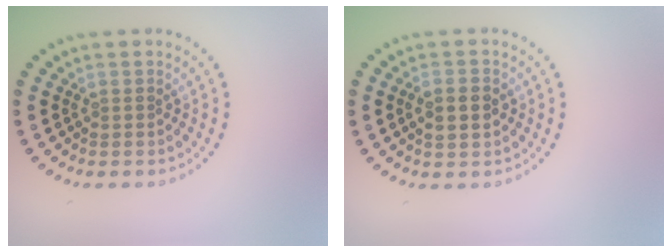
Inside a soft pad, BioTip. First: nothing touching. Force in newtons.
{"total": 2.5, "press": 2.5, "slide": 0.1}